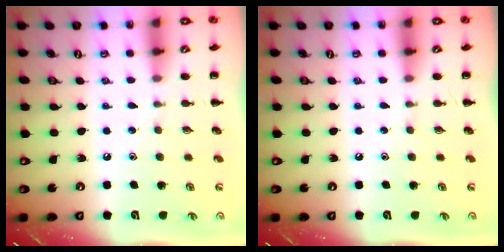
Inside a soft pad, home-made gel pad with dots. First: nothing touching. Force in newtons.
{"total": 0.0}